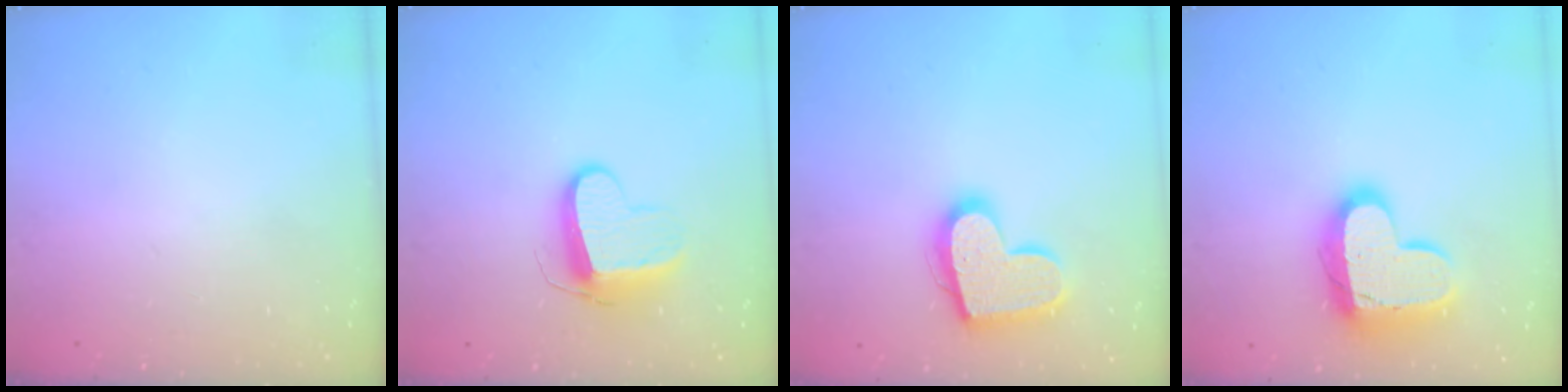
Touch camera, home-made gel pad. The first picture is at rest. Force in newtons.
{"total": 9.5, "press": 9.5, "slide": 0.2}
{"total": 16.9, "press": 16.8, "slide": 1.2}
{"total": 16.8, "press": 16.7, "slide": 1.4}